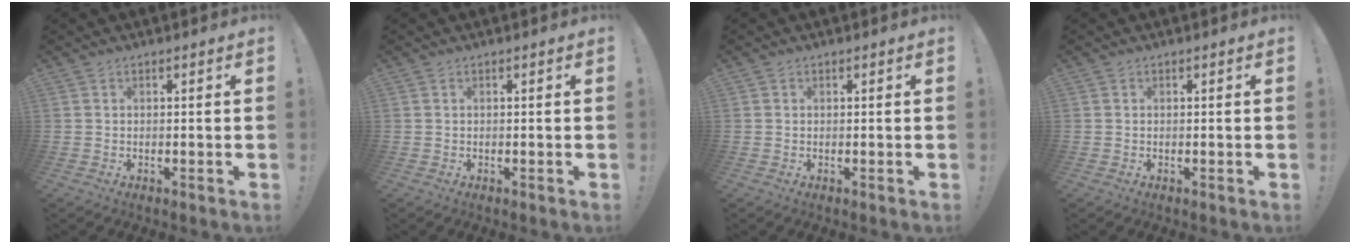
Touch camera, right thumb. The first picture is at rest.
{"total": 0.0}
{"total": 0.0}
{"total": 0.0}